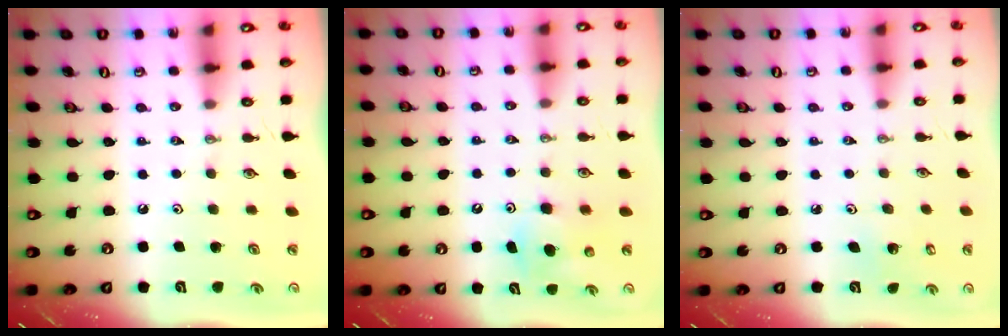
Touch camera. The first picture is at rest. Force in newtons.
{"total": 6.8, "press": 6.7, "slide": 0.9}
{"total": 3.7, "press": 3.7, "slide": 0.2}